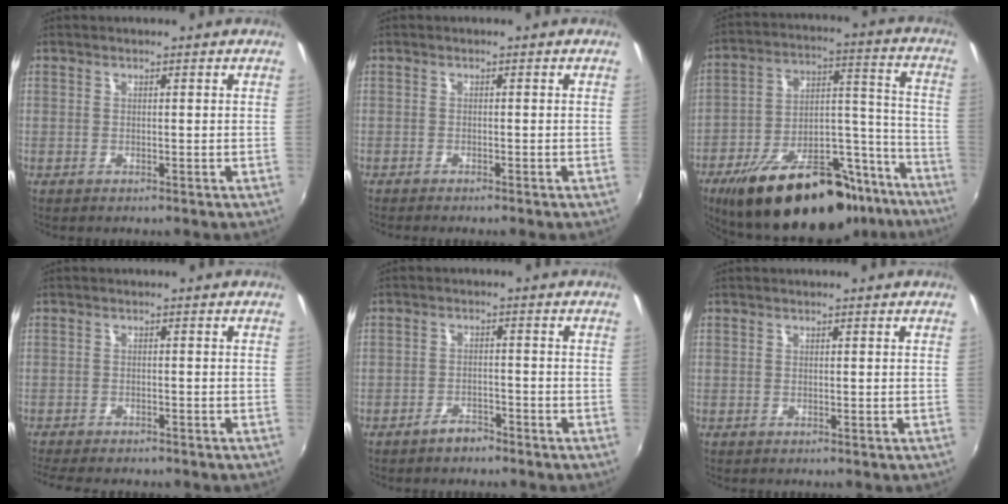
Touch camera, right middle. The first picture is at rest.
{"total": 1.1, "force": [-1.0, -0.2, 0.4], "torque": [-0.013, -0.003, -0.016]}
{"total": 28.7, "force": [-20.7, 11.8, 15.9], "torque": [-0.254, 0.029, -0.287]}
{"total": 8.0, "force": [-6.9, 1.9, 3.5], "torque": [-0.084, -0.021, -0.108]}
{"total": 2.9, "force": [-2.6, 1.1, 0.9], "torque": [-0.027, 0.007, -0.038]}
{"total": 0.0}